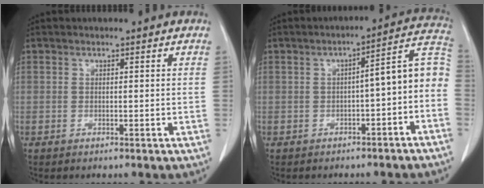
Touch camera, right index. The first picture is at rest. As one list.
[{"total": 9.0, "force": [-2.5, 1.9, 8.4], "torque": [-0.100, 0.039, -0.034]}]